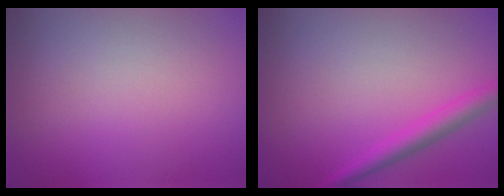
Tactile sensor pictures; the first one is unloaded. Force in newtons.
{"total": 2.5, "press": 2.5, "slide": 0.1}